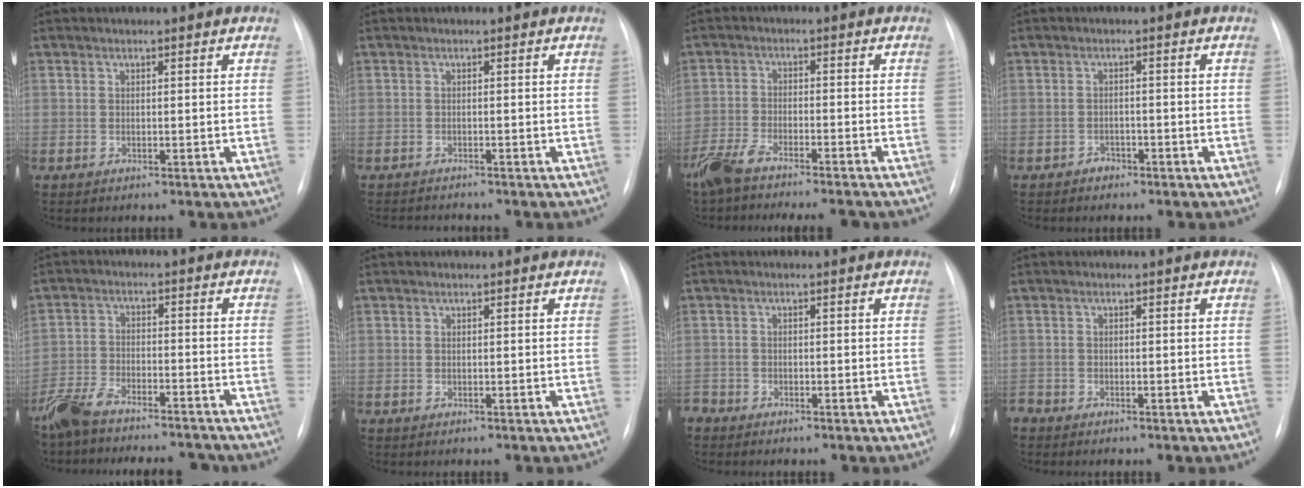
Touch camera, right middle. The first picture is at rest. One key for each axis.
{"total": 2.7, "fx": -2.7, "fy": 0.1, "fz": 0.4, "tx": -0.001, "ty": -0.010, "tz": -0.039}
{"total": 10.9, "fx": -9.4, "fy": 1.4, "fz": 5.1, "tx": -0.086, "ty": -0.010, "tz": -0.150}
{"total": 1.5, "fx": -1.1, "fy": 1.0, "fz": 0.2, "tx": 0.000, "ty": 0.005, "tz": -0.017}
{"total": 13.8, "fx": -12.2, "fy": 3.3, "fz": 5.5, "tx": -0.097, "ty": 0.009, "tz": -0.188}
{"total": 0.0}
{"total": 1.8, "fx": -1.5, "fy": 1.0, "fz": 0.1, "tx": -0.001, "ty": 0.002, "tz": -0.028}
{"total": 1.2, "fx": -1.1, "fy": 0.6, "fz": 0.1, "tx": -0.002, "ty": 0.001, "tz": -0.019}